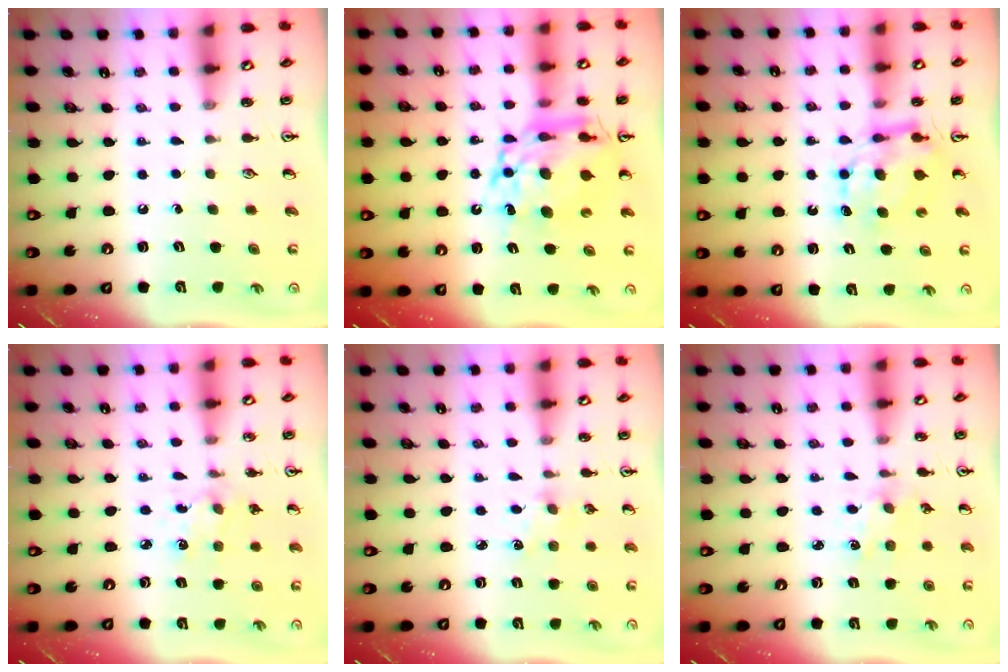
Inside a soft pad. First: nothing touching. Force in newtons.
{"total": 14.9, "press": 14.8, "slide": 1.8}
{"total": 7.0, "press": 6.9, "slide": 0.6}
{"total": 2.1, "press": 2.0, "slide": 0.7}
{"total": 2.5, "press": 2.5, "slide": 0.3}
{"total": 2.0, "press": 2.0, "slide": 0.4}